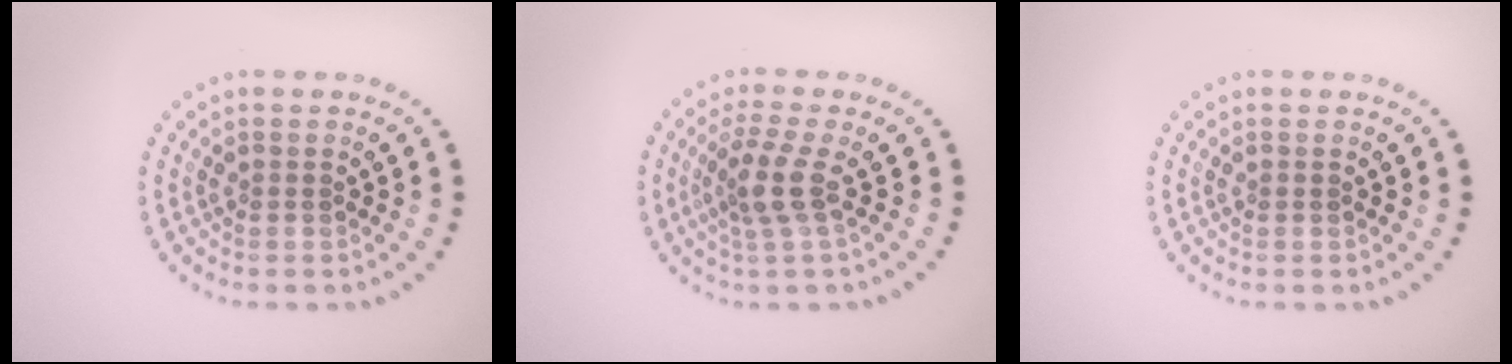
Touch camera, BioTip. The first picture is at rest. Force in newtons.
{"total": 2.8, "press": 2.1, "slide": 1.8}
{"total": 0.0}